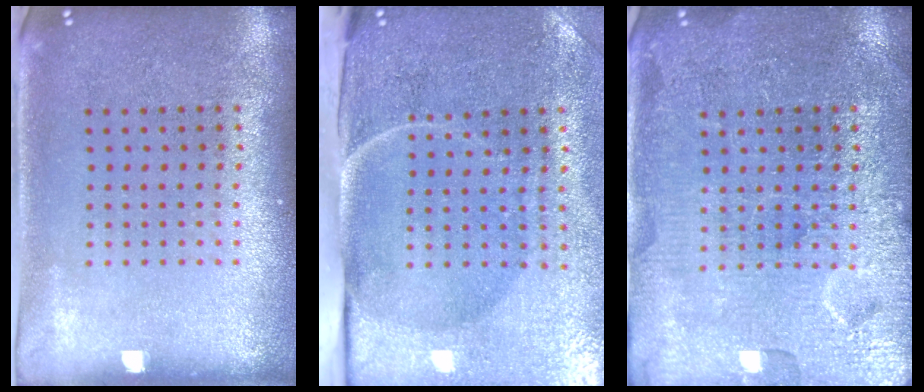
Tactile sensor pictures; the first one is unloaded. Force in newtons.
{"total": 4.9, "press": 3.9, "slide": 2.9}
{"total": 3.9, "press": 3.9, "slide": 0.5}